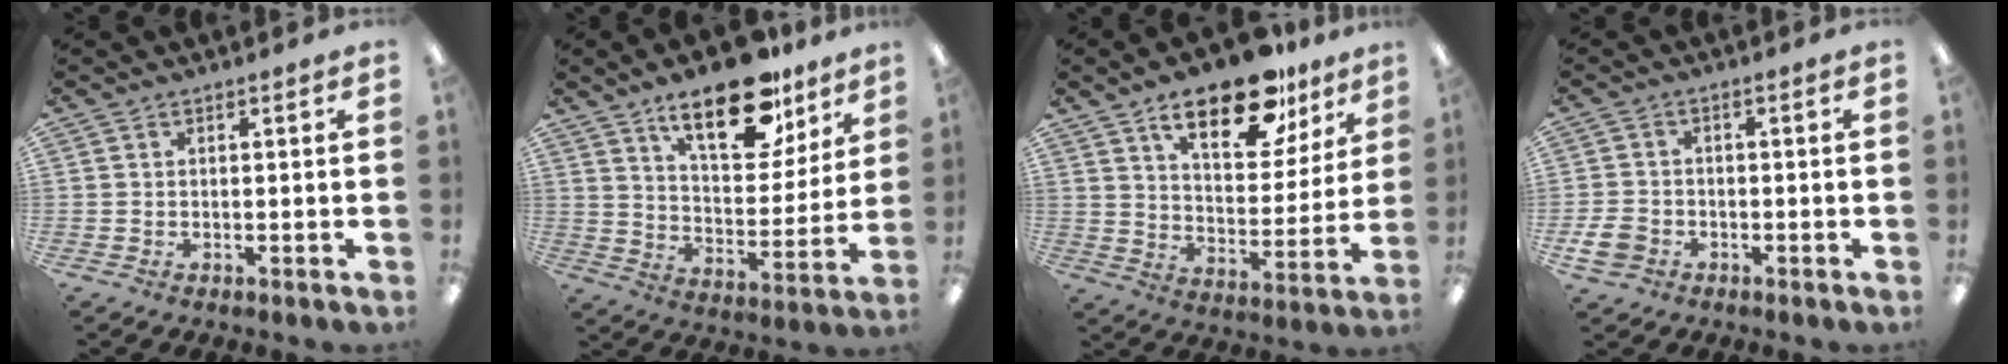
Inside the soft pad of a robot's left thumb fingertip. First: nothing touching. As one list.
[{"total": 19.7, "force": [13.1, 8.9, 11.8], "torque": [-0.171, -0.068, 0.219]}, {"total": 19.2, "force": [12.7, 8.4, 11.6], "torque": [-0.169, -0.063, 0.210]}, {"total": 4.6, "force": [-2.3, 3.4, 2.1], "torque": [-0.052, 0.004, -0.043]}]